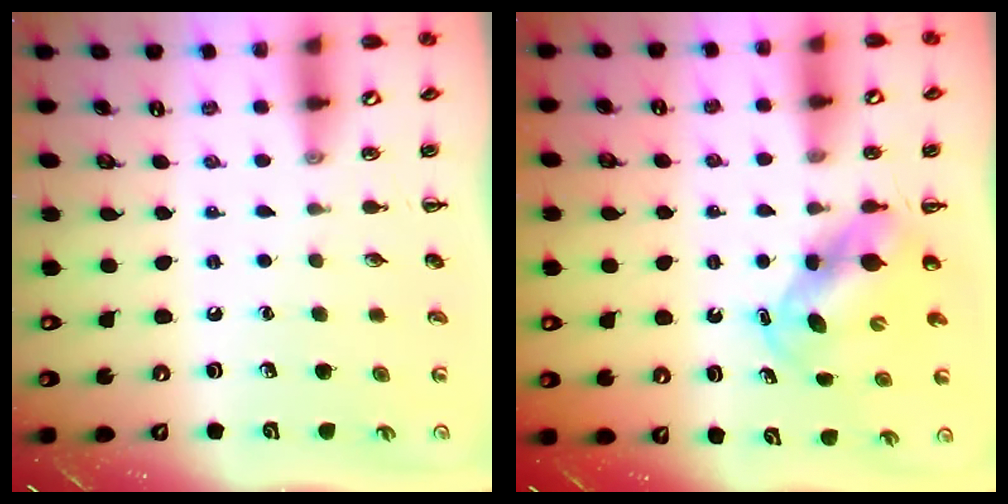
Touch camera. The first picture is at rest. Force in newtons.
{"total": 5.6, "press": 5.5, "slide": 0.9}